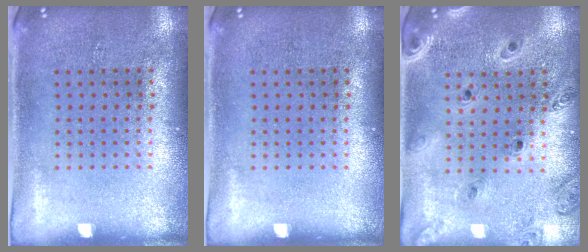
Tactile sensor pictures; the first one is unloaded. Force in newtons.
{"total": 0.0}
{"total": 1.3, "press": 1.3, "slide": 0.1}